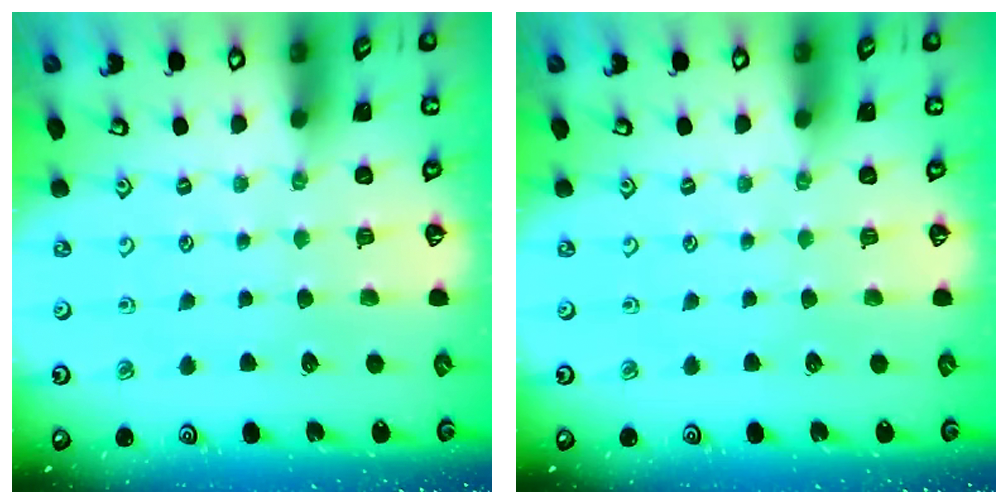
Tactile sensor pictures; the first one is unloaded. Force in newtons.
{"total": 0.0}